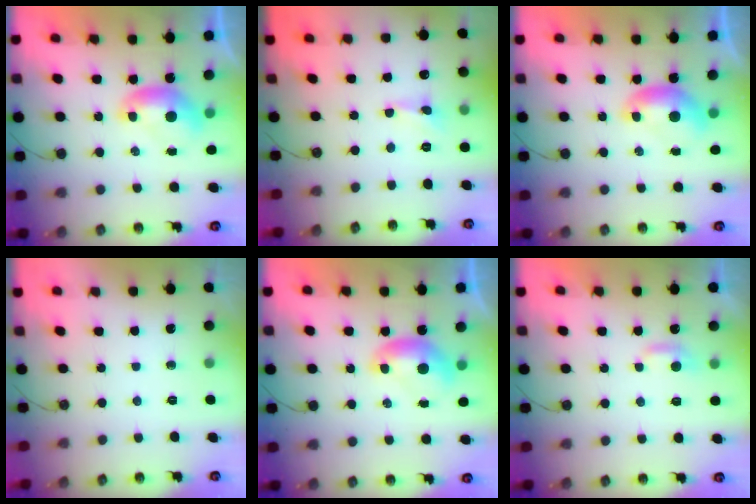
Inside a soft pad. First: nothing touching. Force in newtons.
{"total": 0.0}
{"total": 0.0}
{"total": 0.0}
{"total": 0.0}
{"total": 1.6, "press": 1.5, "slide": 0.6}